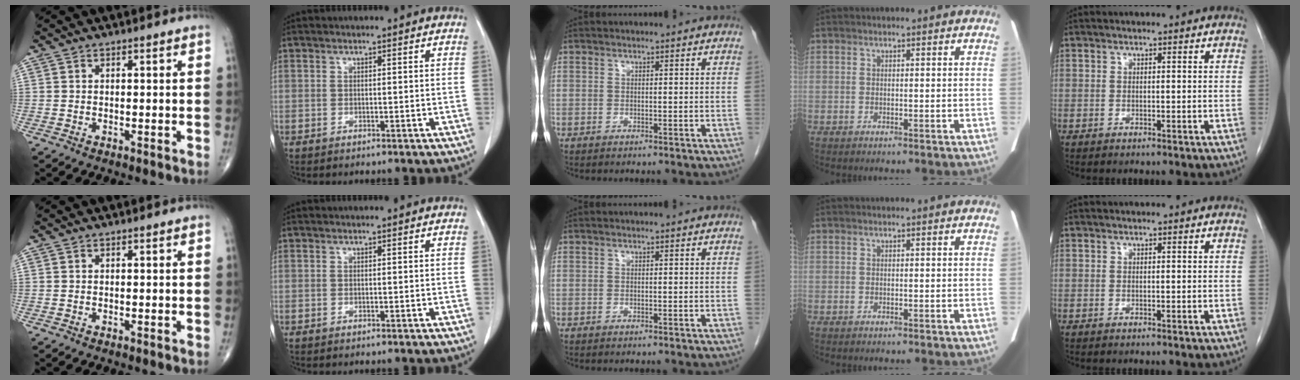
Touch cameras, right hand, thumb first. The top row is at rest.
{}